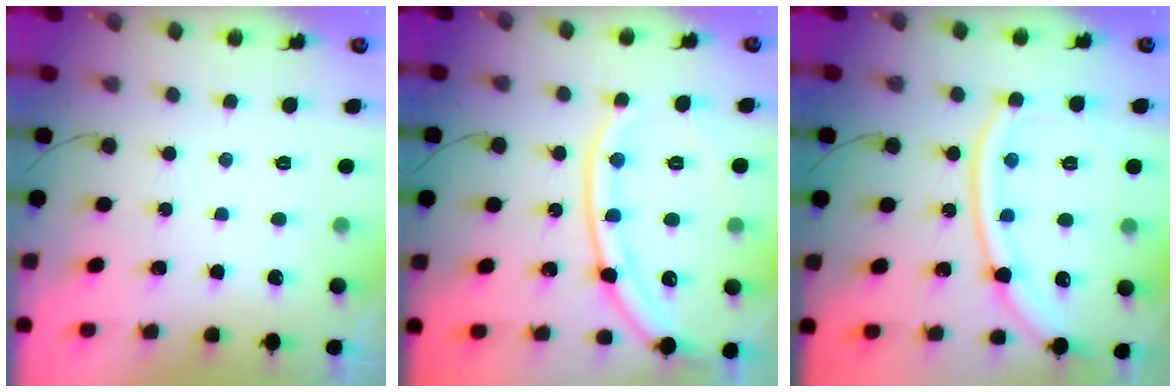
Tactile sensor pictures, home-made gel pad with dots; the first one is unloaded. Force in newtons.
{"total": 15.6, "press": 15.6, "slide": 1.1}
{"total": 14.4, "press": 14.3, "slide": 1.8}